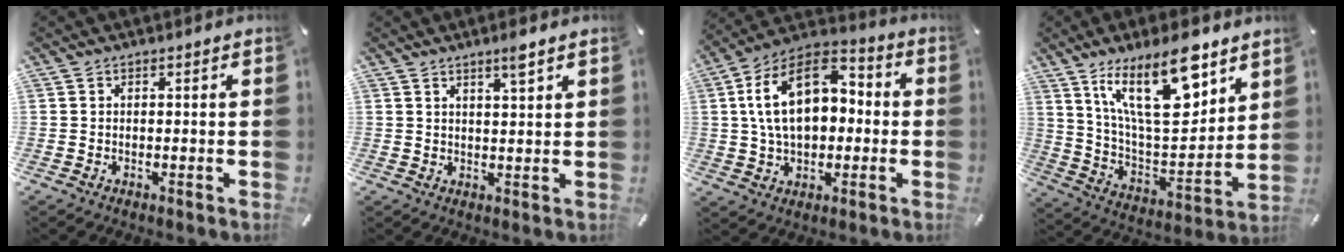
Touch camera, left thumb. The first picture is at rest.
{"total": 3.5, "force": [2.3, 0.4, 2.5], "torque": [-0.046, -0.004, 0.039]}
{"total": 16.8, "force": [2.6, 11.7, 11.8], "torque": [-0.234, 0.003, 0.046]}
{"total": 22.1, "force": [12.3, 9.0, 16.0], "torque": [-0.276, -0.061, 0.199]}